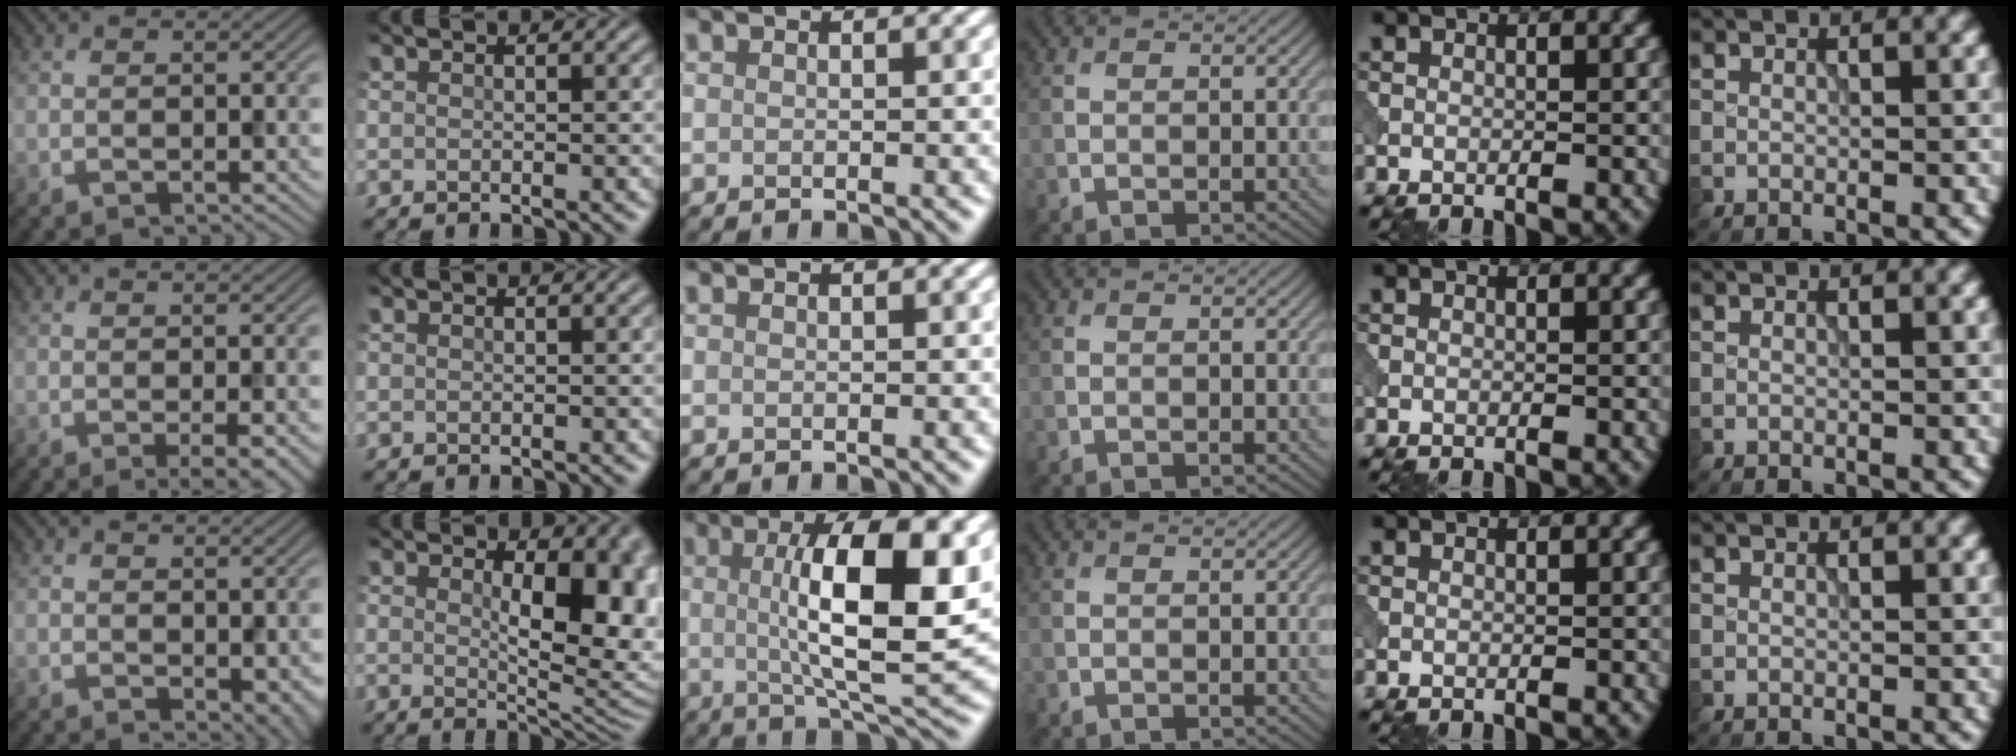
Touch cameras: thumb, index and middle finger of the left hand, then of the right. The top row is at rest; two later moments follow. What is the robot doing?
{"motion": "pour", "object": "beaker"}